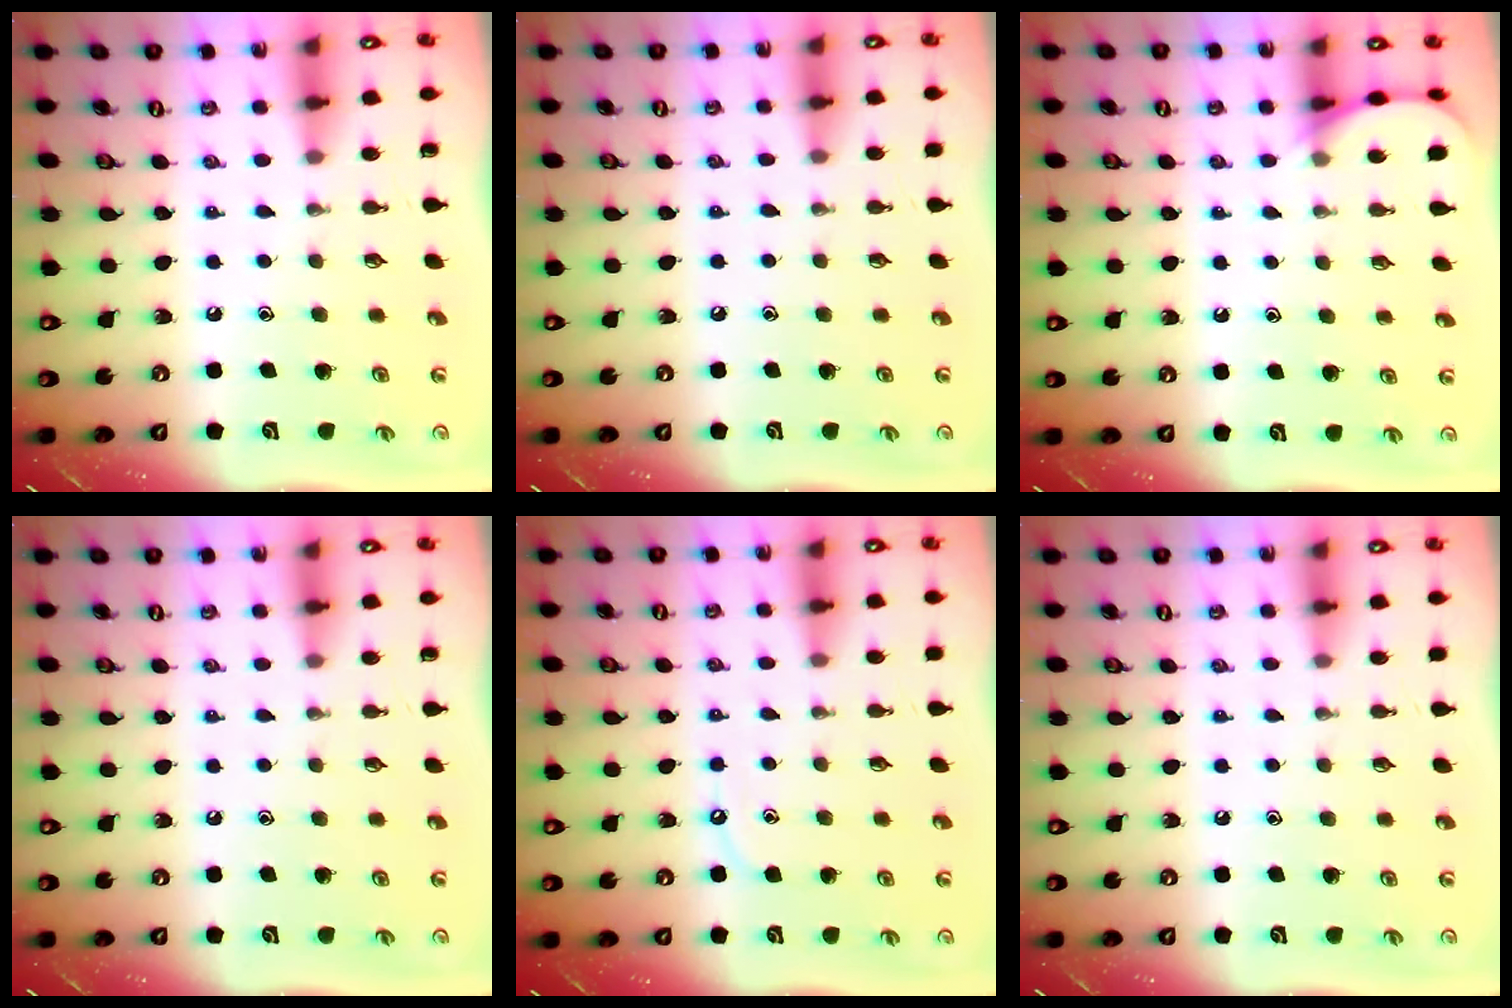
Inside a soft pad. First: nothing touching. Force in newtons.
{"total": 2.5, "press": 2.4, "slide": 0.4}
{"total": 5.1, "press": 5.1, "slide": 0.5}
{"total": 0.0}
{"total": 5.0, "press": 4.9, "slide": 0.7}
{"total": 2.8, "press": 2.7, "slide": 0.4}